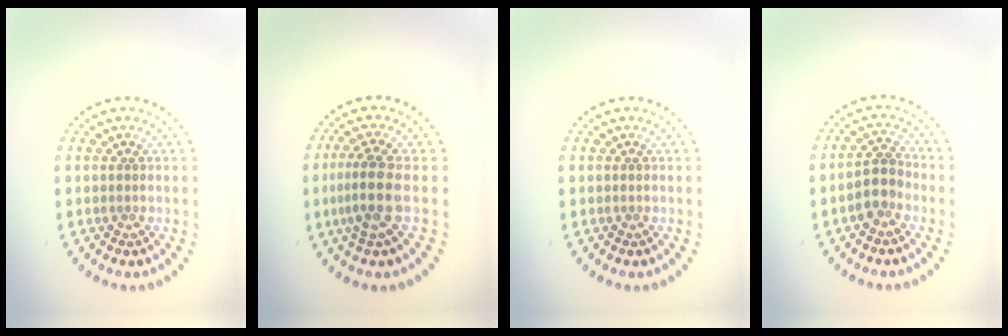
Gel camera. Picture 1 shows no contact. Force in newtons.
{"total": 3.4, "press": 2.8, "slide": 2.0}
{"total": 0.0}
{"total": 3.0, "press": 2.8, "slide": 1.1}